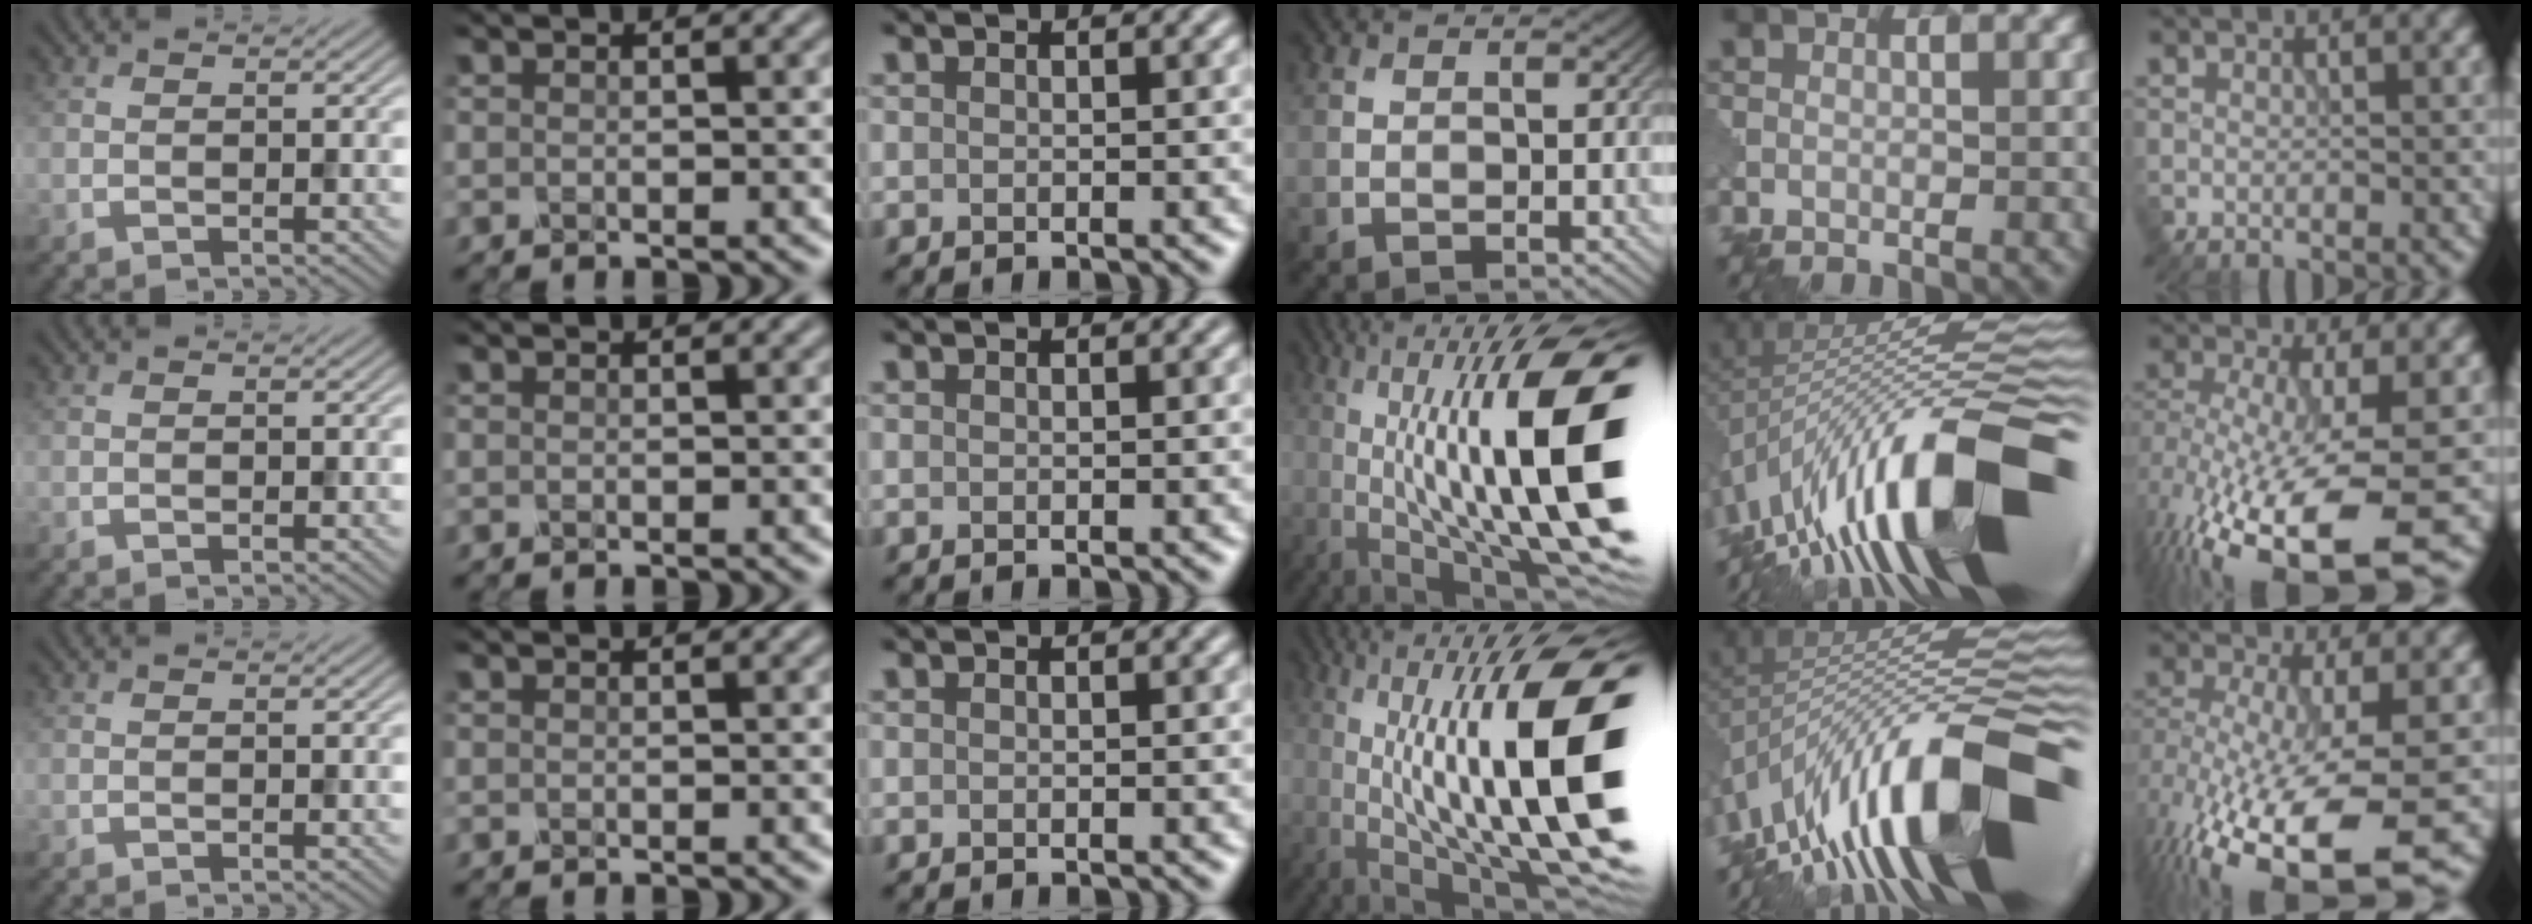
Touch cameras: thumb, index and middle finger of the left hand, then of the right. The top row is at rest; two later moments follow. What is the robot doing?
{"motion": "shake", "object": "plastic piggy bank"}